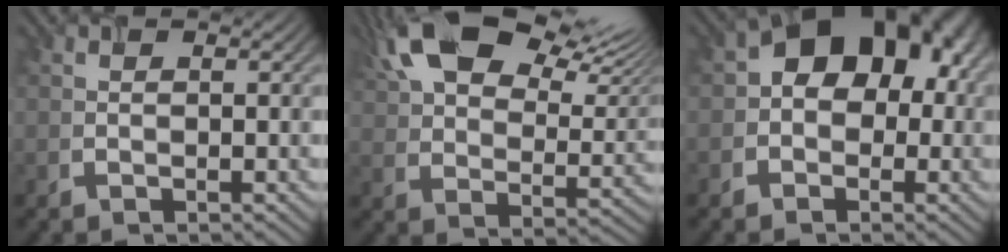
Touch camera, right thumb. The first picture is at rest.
{"total": 16.8, "force": [10.5, 7.7, 10.5], "torque": [-0.216, 0.023, 0.179]}
{"total": 10.6, "force": [1.4, 8.1, 6.7], "torque": [-0.071, 0.023, 0.001]}